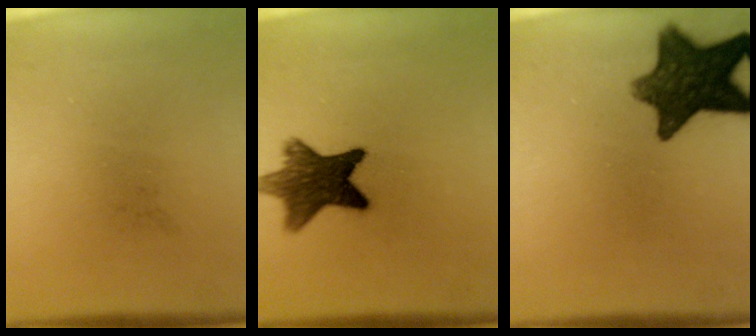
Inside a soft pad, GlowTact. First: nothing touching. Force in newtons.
{"total": 10.5}
{"total": 12.4}